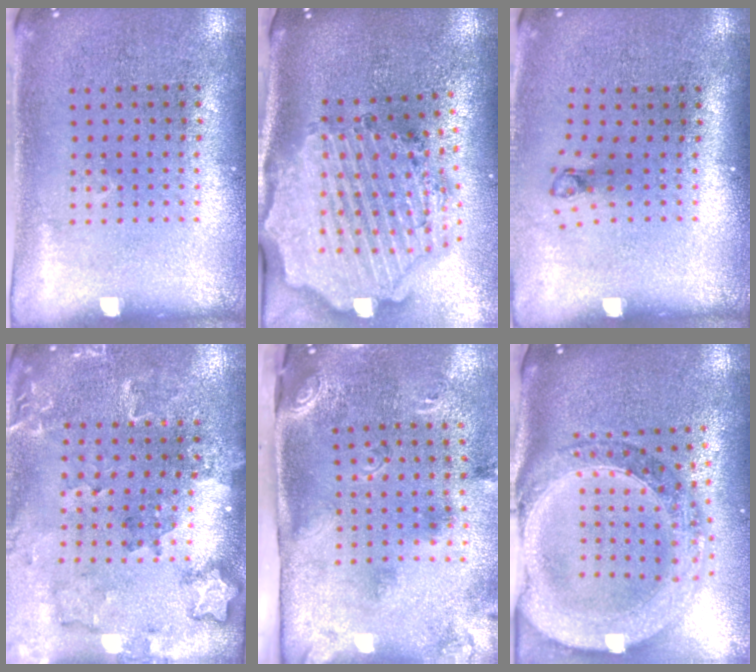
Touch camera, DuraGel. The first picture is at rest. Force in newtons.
{"total": 4.0, "press": 3.2, "slide": 2.3}
{"total": 0.8, "press": 0.3, "slide": 0.7}
{"total": 1.8, "press": 1.8, "slide": 0.2}
{"total": 3.0, "press": 1.8, "slide": 2.3}
{"total": 2.6, "press": 2.3, "slide": 1.3}